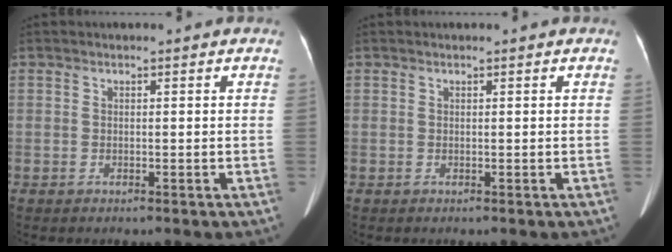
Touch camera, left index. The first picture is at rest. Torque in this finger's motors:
{"motor_torque": [0.11, 0.08, 0.02, 0.02]}